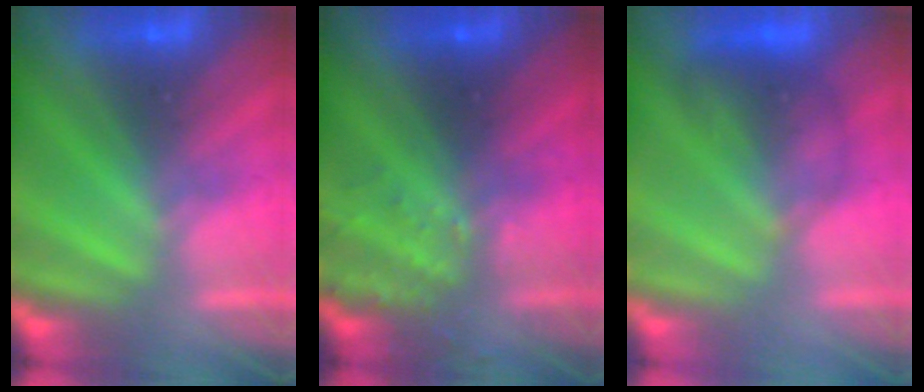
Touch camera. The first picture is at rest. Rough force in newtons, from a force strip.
{"total": 3.5}
{"total": 2.0}